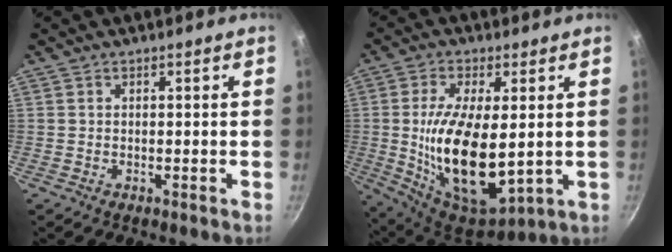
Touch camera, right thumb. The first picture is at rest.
{"total": 19.0, "force": [0.2, 8.4, 17.1], "torque": [-0.301, -0.016, 0.018]}